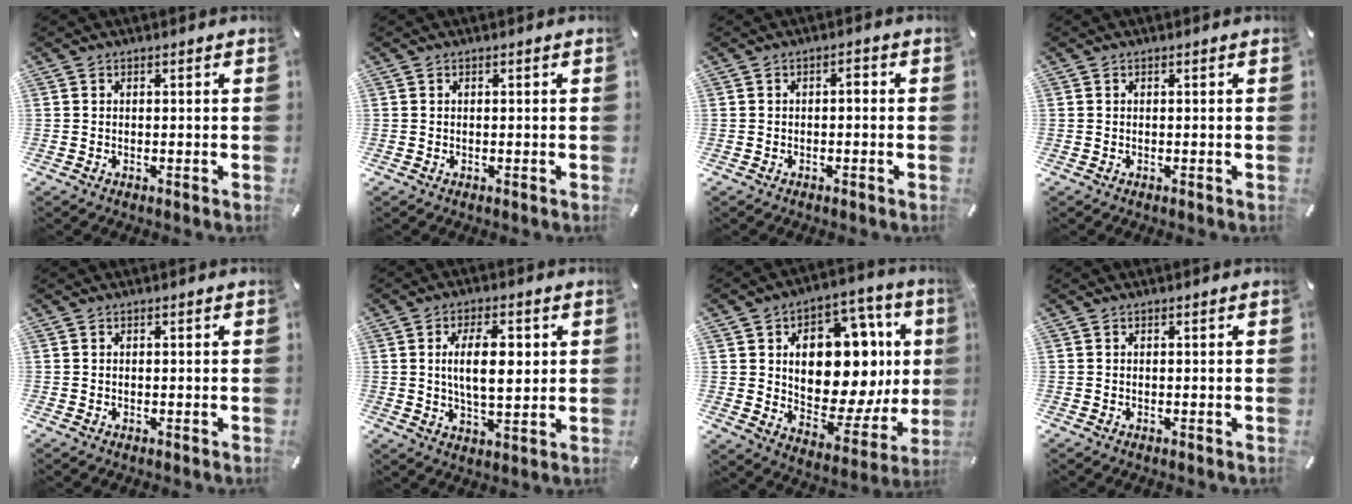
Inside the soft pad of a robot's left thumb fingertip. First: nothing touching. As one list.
[{"total": 0.0}, {"total": 1.8, "force": [-0.5, 0.9, 1.5], "torque": [-0.032, 0.009, -0.013]}, {"total": 0.0}, {"total": 0.0}, {"total": 10.9, "force": [2.0, 5.2, 9.4], "torque": [-0.163, -0.004, 0.026]}, {"total": 21.7, "force": [5.0, 13.4, 16.3], "torque": [-0.234, -0.043, 0.085]}, {"total": 0.0}]